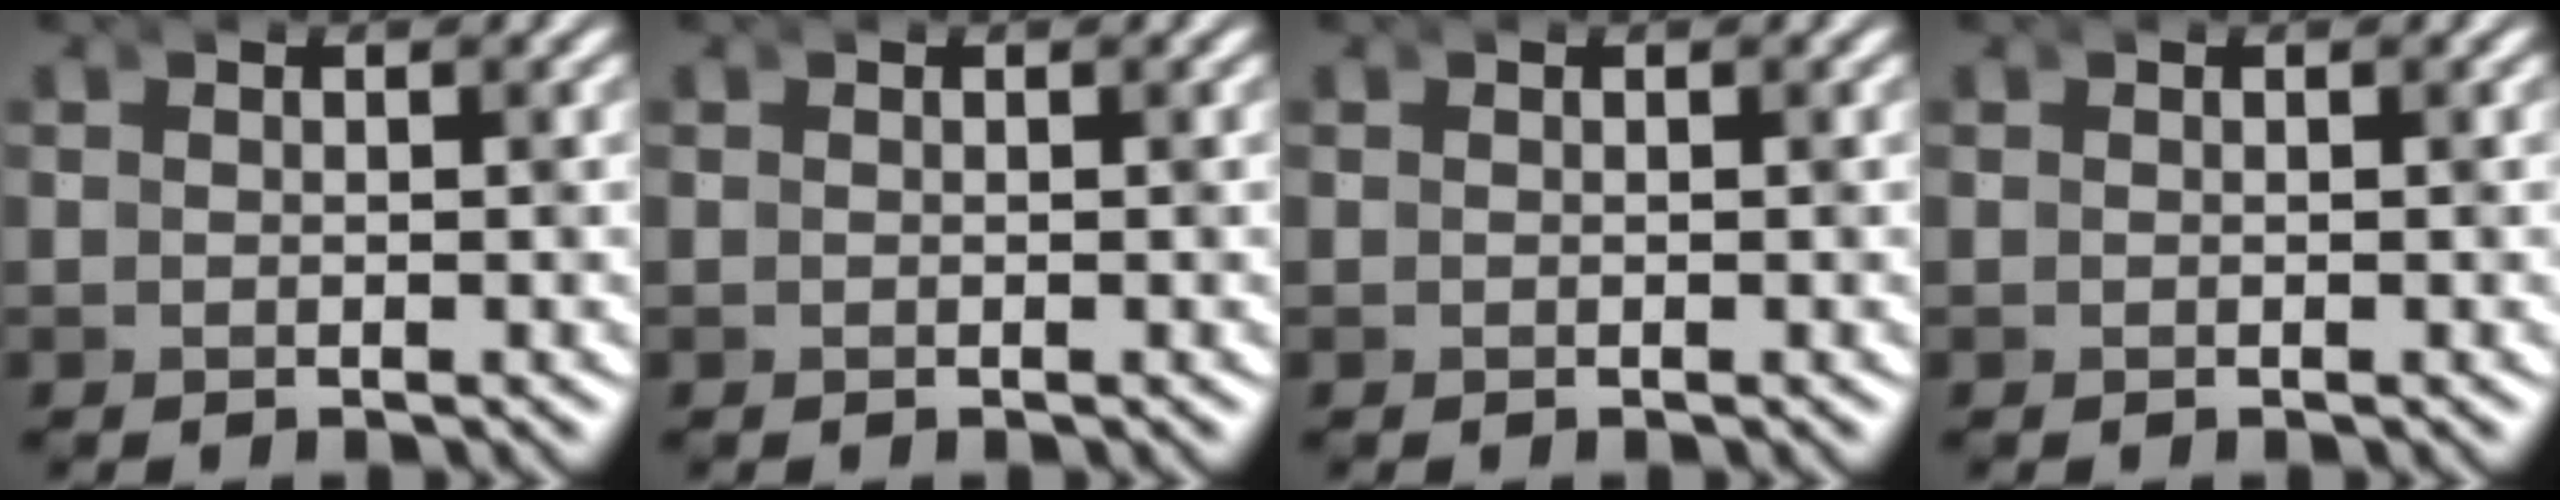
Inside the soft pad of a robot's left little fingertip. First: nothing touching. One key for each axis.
{"total": 0.0}
{"total": 0.0}
{"total": 0.0}